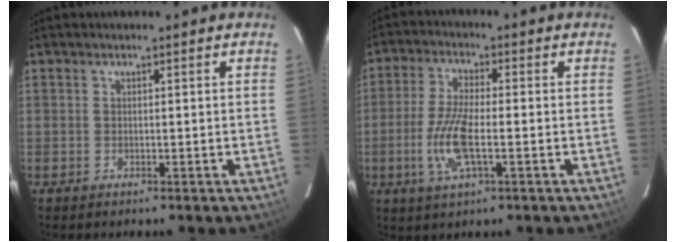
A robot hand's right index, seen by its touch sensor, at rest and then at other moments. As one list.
[{"total": 8.8, "force": [-2.2, 2.5, 8.2], "torque": [-0.174, -0.004, -0.047]}]